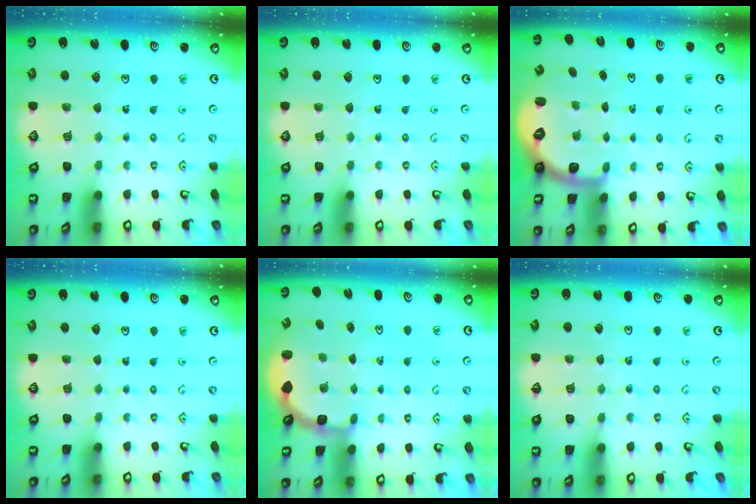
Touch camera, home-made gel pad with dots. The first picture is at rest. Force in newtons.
{"total": 0.0}
{"total": 2.0, "press": 1.5, "slide": 1.3}
{"total": 0.0}
{"total": 2.9, "press": 2.5, "slide": 1.4}
{"total": 2.7, "press": 2.7, "slide": 0.2}